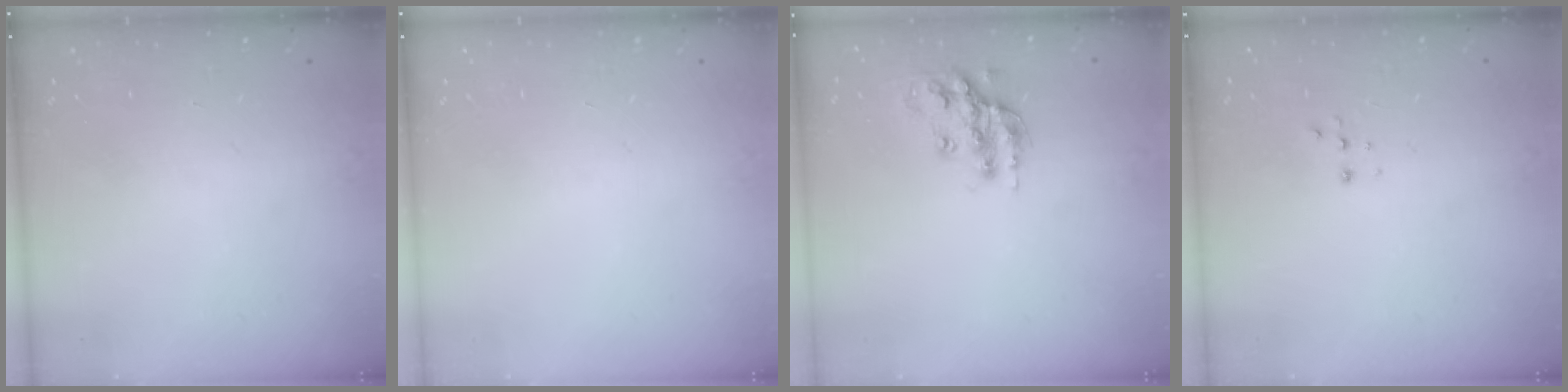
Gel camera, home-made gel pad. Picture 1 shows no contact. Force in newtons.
{"total": 0.0}
{"total": 15.0, "press": 15.0, "slide": 1.2}
{"total": 2.2, "press": 2.2, "slide": 0.5}